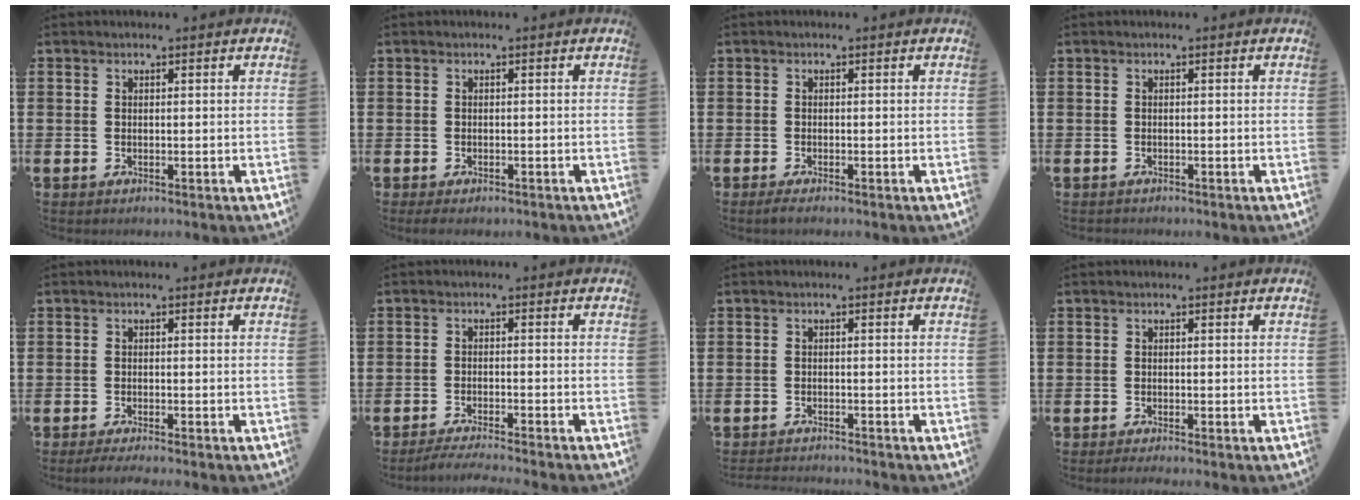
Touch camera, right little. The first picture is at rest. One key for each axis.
{"total": 0.6, "fx": -0.4, "fy": 0.3, "fz": 0.4, "tx": -0.009, "ty": 0.001, "tz": -0.009}
{"total": 0.8, "fx": -0.4, "fy": 0.1, "fz": 0.6, "tx": -0.011, "ty": -0.002, "tz": -0.008}
{"total": 0.0}
{"total": 1.2, "fx": -0.9, "fy": 0.0, "fz": 0.7, "tx": -0.011, "ty": 0.000, "tz": -0.018}
{"total": 2.3, "fx": -2.1, "fy": -0.3, "fz": 0.9, "tx": -0.012, "ty": 0.004, "tz": -0.041}
{"total": 1.4, "fx": -1.4, "fy": -0.1, "fz": 0.0, "tx": -0.002, "ty": 0.002, "tz": -0.028}
{"total": 0.7, "fx": -0.5, "fy": 0.0, "fz": 0.5, "tx": -0.007, "ty": -0.002, "tz": -0.010}